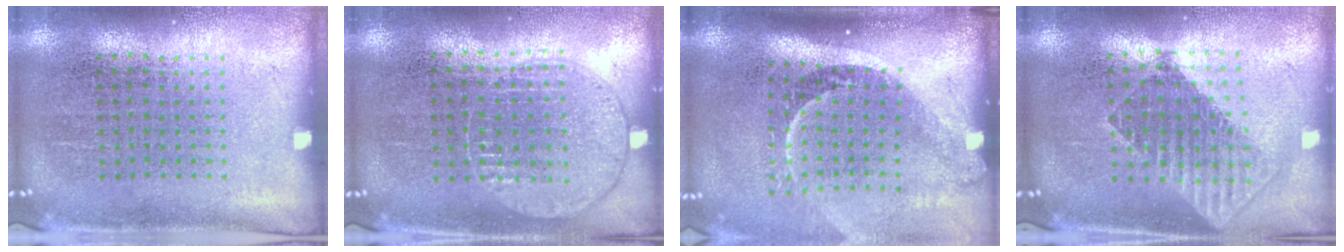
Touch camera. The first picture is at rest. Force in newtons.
{"total": 1.0, "press": 1.0, "slide": 0.3}
{"total": 2.2, "press": 1.5, "slide": 1.6}
{"total": 1.8, "press": 1.5, "slide": 1.0}